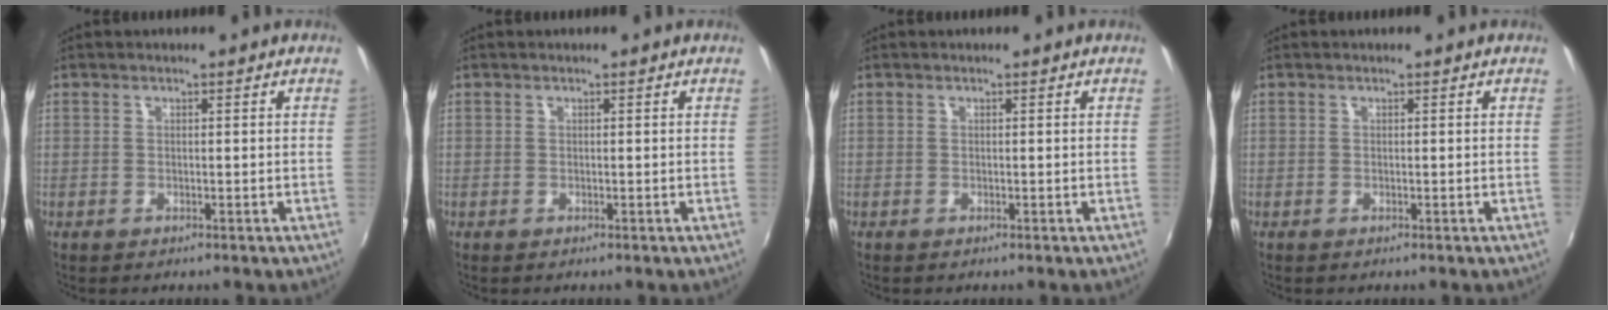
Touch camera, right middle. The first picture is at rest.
{"total": 0.0}
{"total": 0.0}
{"total": 0.0}